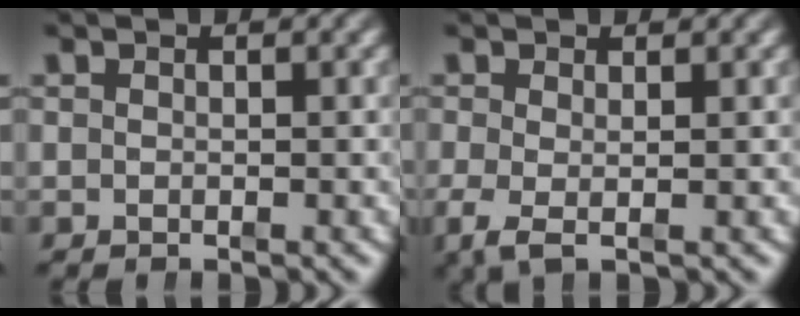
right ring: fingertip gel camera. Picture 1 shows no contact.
{"total": 2.0, "force": [-0.7, 0.7, 1.7], "torque": [-0.050, -0.026, 0.001]}